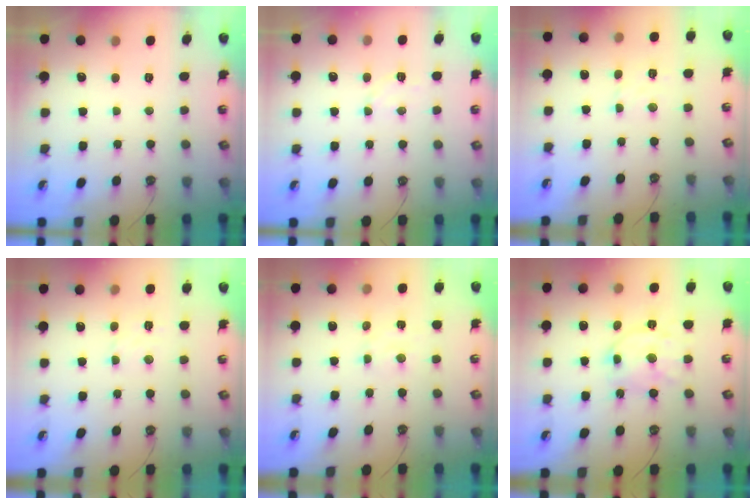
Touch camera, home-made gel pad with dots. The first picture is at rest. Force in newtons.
{"total": 2.8, "press": 2.8, "slide": 0.5}
{"total": 2.9, "press": 2.8, "slide": 0.5}
{"total": 2.9, "press": 2.8, "slide": 0.6}
{"total": 2.2, "press": 2.2, "slide": 0.3}
{"total": 12.4, "press": 12.4, "slide": 1.0}